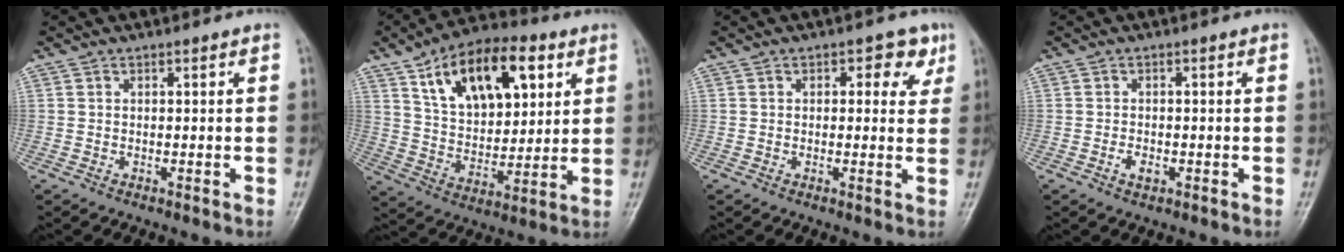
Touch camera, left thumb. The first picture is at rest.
{"total": 19.3, "force": [8.5, 10.3, 13.9], "torque": [-0.178, -0.024, 0.146]}
{"total": 5.0, "force": [2.0, 3.2, 3.3], "torque": [-0.005, -0.003, 0.014]}
{"total": 2.2, "force": [-0.8, 1.3, 1.5], "torque": [-0.022, 0.004, -0.014]}